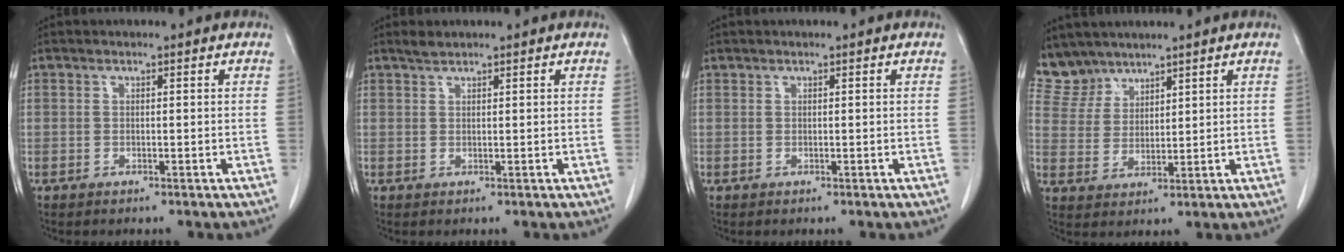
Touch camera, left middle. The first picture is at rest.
{"total": 1.2, "force": [1.1, 0.2, 0.4], "torque": [-0.012, 0.003, 0.024]}
{"total": 0.0}
{"total": 5.3, "force": [4.9, 2.1, -0.4], "torque": [0.003, 0.005, 0.111]}